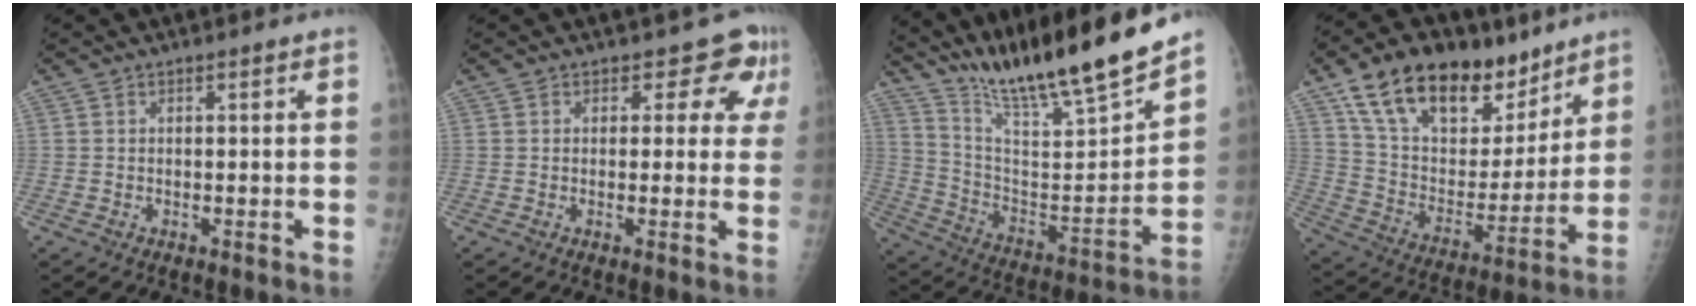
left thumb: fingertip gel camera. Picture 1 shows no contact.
{"total": 5.5, "force": [3.4, 3.8, 2.1], "torque": [0.010, -0.016, 0.021]}
{"total": 22.1, "force": [19.2, 1.1, 10.9], "torque": [-0.164, -0.115, 0.327]}
{"total": 24.7, "force": [16.1, 13.1, 13.3], "torque": [-0.185, -0.045, 0.277]}